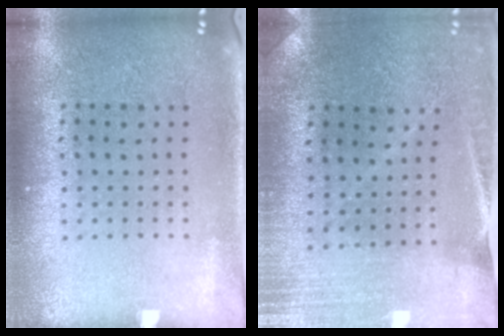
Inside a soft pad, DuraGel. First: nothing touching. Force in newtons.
{"total": 0.5, "press": 0.5, "slide": 0.0}